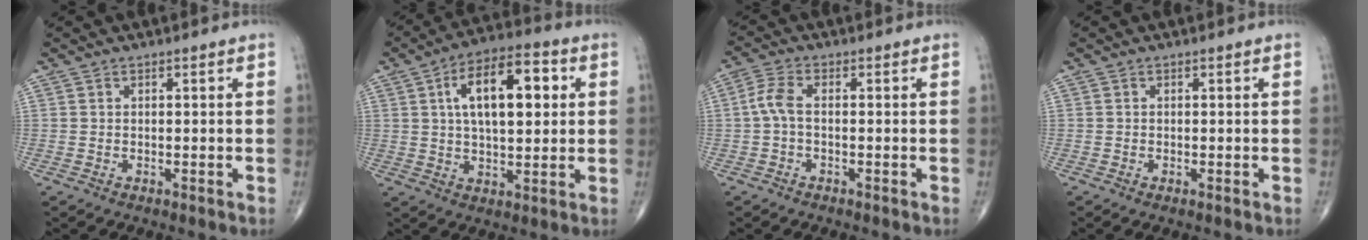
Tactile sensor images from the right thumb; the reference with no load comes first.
{"total": 15.1, "force": [3.6, 7.1, 12.8], "torque": [-0.187, 0.011, 0.055]}
{"total": 3.8, "force": [-0.4, 1.7, 3.4], "torque": [-0.083, 0.011, -0.016]}
{"total": 0.5, "force": [-0.3, 0.1, 0.4], "torque": [-0.009, -0.002, -0.007]}